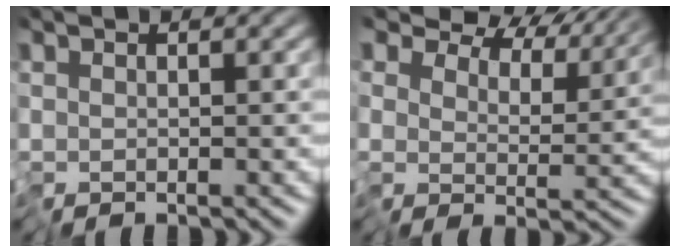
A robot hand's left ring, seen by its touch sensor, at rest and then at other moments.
{"total": 6.6, "force": [5.9, 2.3, 1.6], "torque": [-0.033, 0.005, 0.087]}